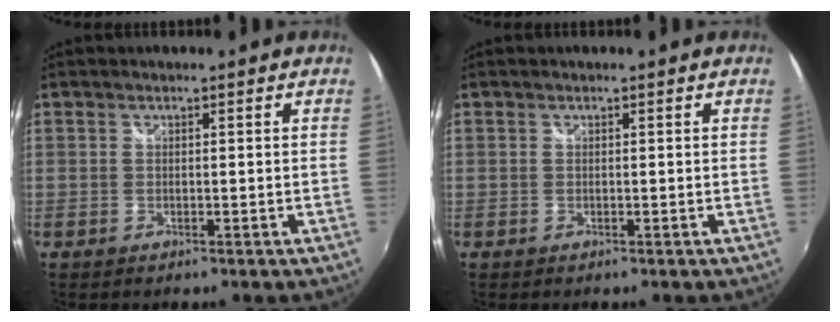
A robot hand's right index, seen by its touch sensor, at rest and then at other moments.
{"total": 0.0}